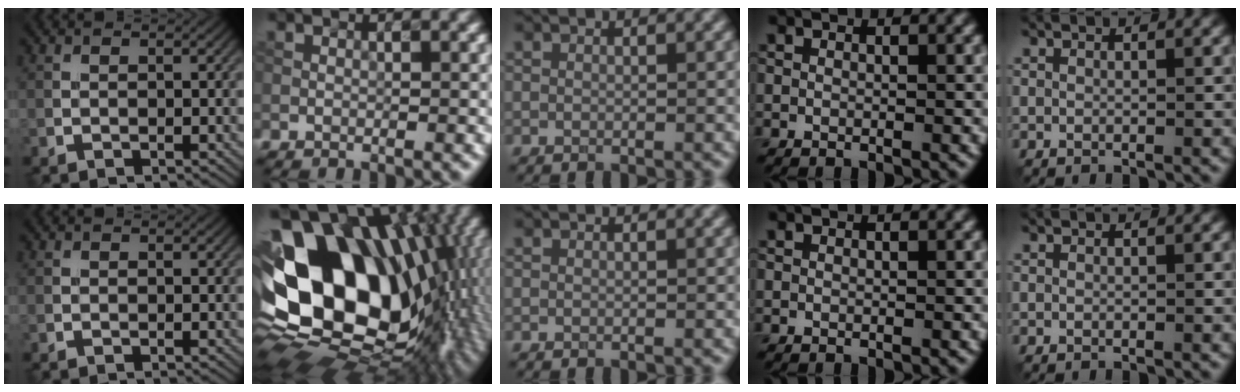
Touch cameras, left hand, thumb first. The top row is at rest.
{"index": {"total": 19.1, "force": [2.2, 13.2, 13.6], "torque": [-0.258, -0.002, 0.048]}}